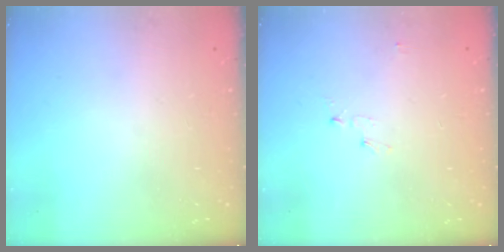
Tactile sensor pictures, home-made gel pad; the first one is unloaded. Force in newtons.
{"total": 2.8, "press": 2.8, "slide": 0.3}